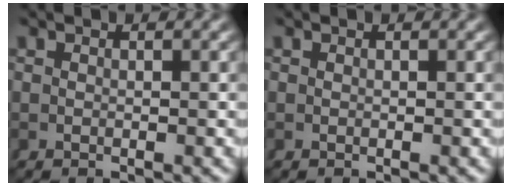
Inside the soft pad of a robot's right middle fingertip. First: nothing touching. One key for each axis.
{"total": 0.0}